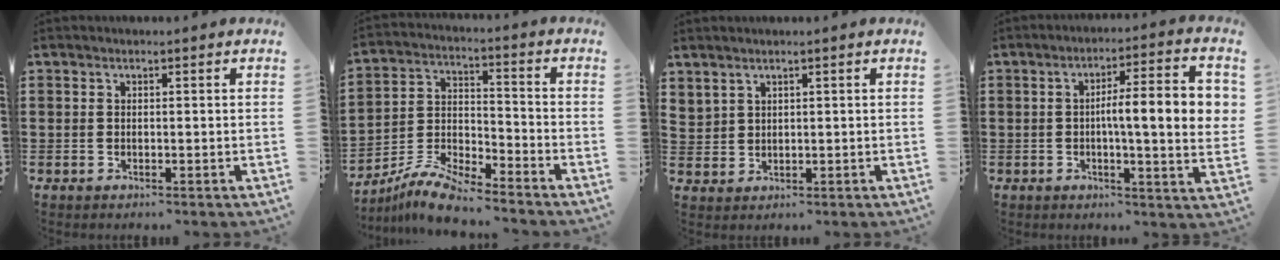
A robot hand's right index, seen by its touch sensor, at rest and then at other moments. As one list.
[{"total": 8.2, "force": [-7.6, 1.1, 2.8], "torque": [-0.071, 0.009, -0.151]}, {"total": 1.9, "force": [1.7, 0.9, 0.3], "torque": [-0.010, 0.003, 0.034]}, {"total": 10.1, "force": [0.7, 1.7, 10.0], "torque": [-0.163, 0.004, 0.003]}]